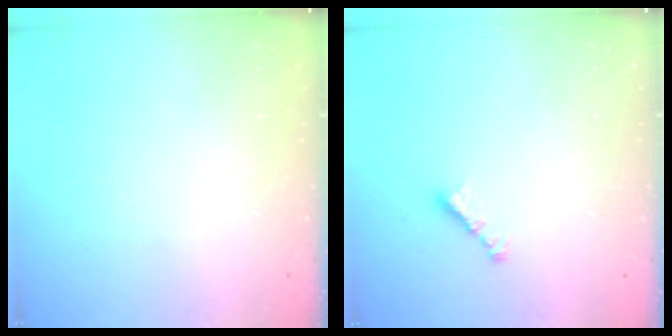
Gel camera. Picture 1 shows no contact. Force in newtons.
{"total": 2.2, "press": 2.1, "slide": 0.6}